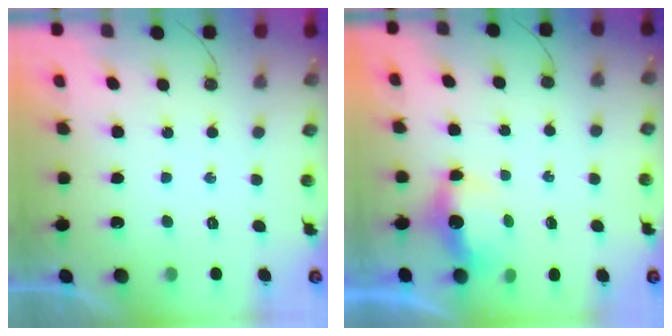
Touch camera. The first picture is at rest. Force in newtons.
{"total": 4.0, "press": 4.0, "slide": 0.5}